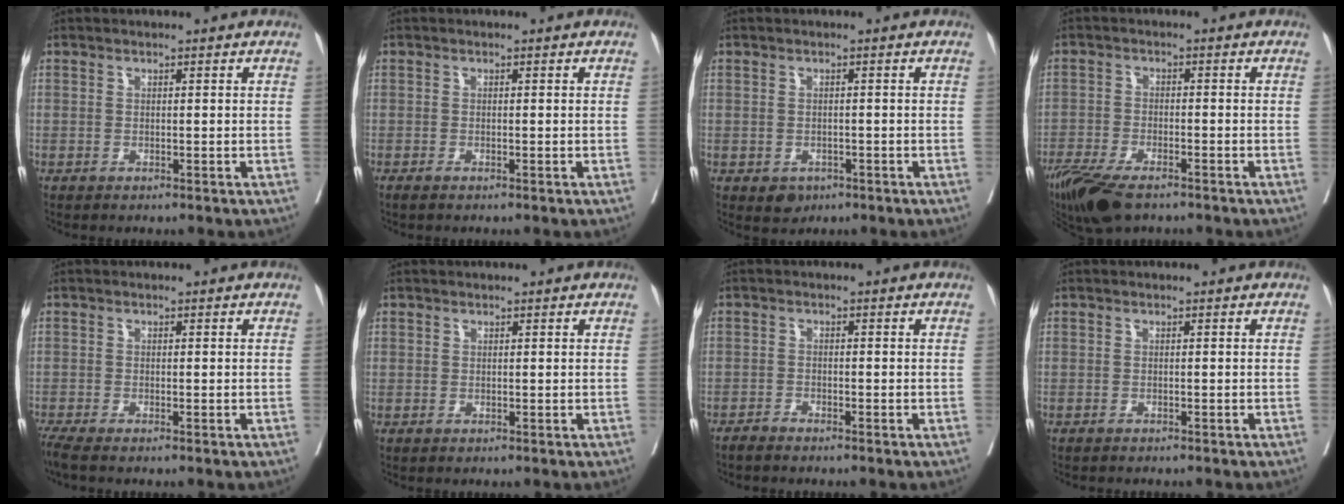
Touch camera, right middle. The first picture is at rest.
{"total": 1.1, "force": [-0.9, 0.1, 0.6], "torque": [-0.014, -0.004, -0.016]}
{"total": 2.7, "force": [-1.5, 2.0, 1.0], "torque": [-0.008, 0.002, -0.015]}
{"total": 10.1, "force": [-7.6, 3.1, 5.9], "torque": [-0.102, -0.019, -0.130]}
{"total": 1.9, "force": [-1.7, -0.2, 0.9], "torque": [-0.025, -0.009, -0.038]}
{"total": 0.7, "force": [0.3, 0.6, 0.0], "torque": [0.008, 0.002, 0.004]}
{"total": 1.5, "force": [-1.4, 0.0, 0.5], "torque": [-0.012, -0.002, -0.029]}
{"total": 1.3, "force": [-1.2, 0.2, 0.4], "torque": [-0.015, -0.005, -0.016]}